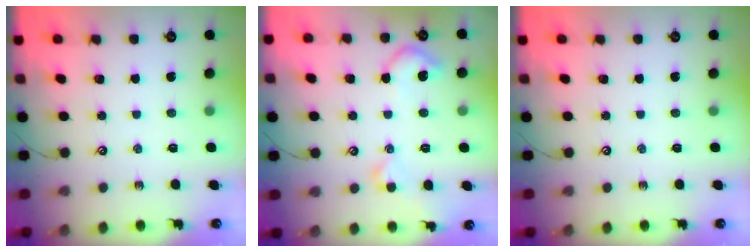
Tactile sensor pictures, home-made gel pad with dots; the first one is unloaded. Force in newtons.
{"total": 4.7, "press": 4.7, "slide": 0.8}
{"total": 0.0}